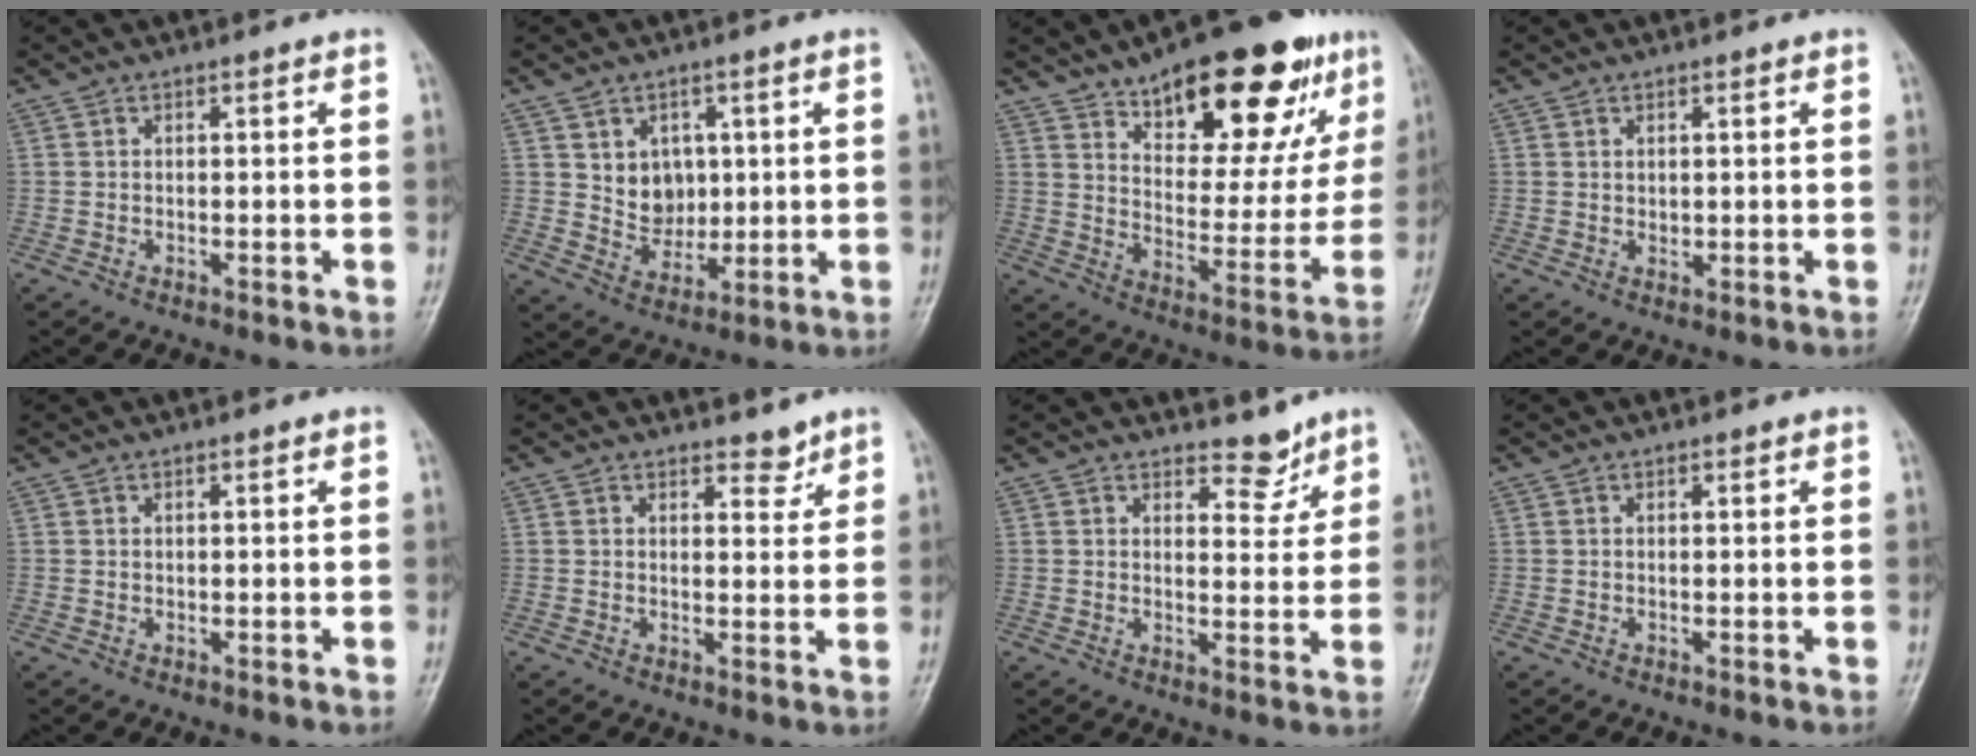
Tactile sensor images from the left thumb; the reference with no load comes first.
{"total": 7.6, "force": [1.8, 6.2, 3.9], "torque": [-0.026, -0.013, 0.041]}
{"total": 24.6, "force": [14.5, 10.2, 17.1], "torque": [-0.194, -0.044, 0.217]}
{"total": 1.6, "force": [0.5, 1.1, 0.9], "torque": [-0.011, -0.004, 0.011]}
{"total": 0.7, "force": [0.3, 0.5, 0.4], "torque": [-0.001, -0.001, 0.004]}
{"total": 2.9, "force": [2.3, 1.4, 0.9], "torque": [0.005, -0.017, 0.033]}
{"total": 4.3, "force": [3.6, 2.1, 1.0], "torque": [0.012, -0.029, 0.053]}
{"total": 0.6, "force": [0.3, 0.3, 0.4], "torque": [-0.005, 0.000, 0.003]}